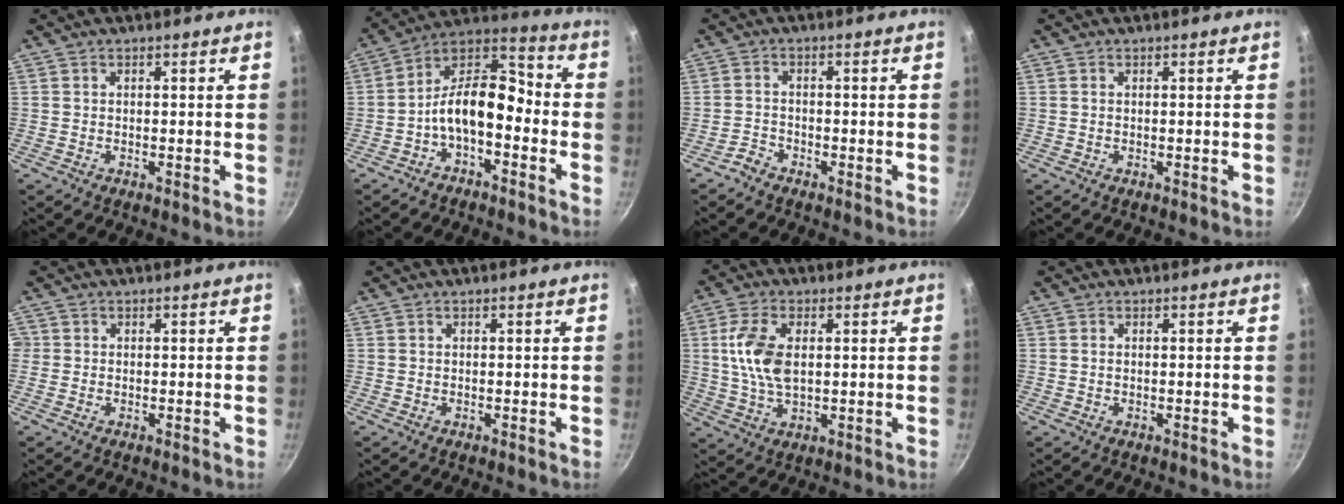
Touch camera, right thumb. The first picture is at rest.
{"total": 12.6, "force": [-3.9, 7.0, 9.7], "torque": [-0.145, 0.067, -0.085]}
{"total": 2.2, "force": [-1.9, 1.1, 0.4], "torque": [-0.007, 0.021, -0.038]}
{"total": 0.0}
{"total": 0.9, "force": [-0.1, 0.8, 0.1], "torque": [0.005, 0.002, -0.004]}
{"total": 0.0}
{"total": 9.5, "force": [1.4, 5.3, 7.8], "torque": [-0.152, 0.000, 0.028]}
{"total": 0.6, "force": [0.1, 0.5, 0.4], "torque": [-0.006, 0.003, 0.002]}